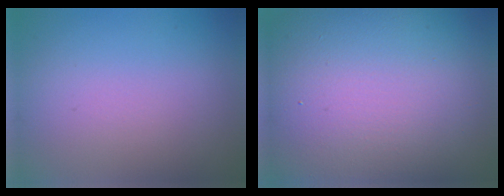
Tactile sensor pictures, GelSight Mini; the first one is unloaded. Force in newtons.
{"total": 20.5, "press": 20.5, "slide": 1.1}